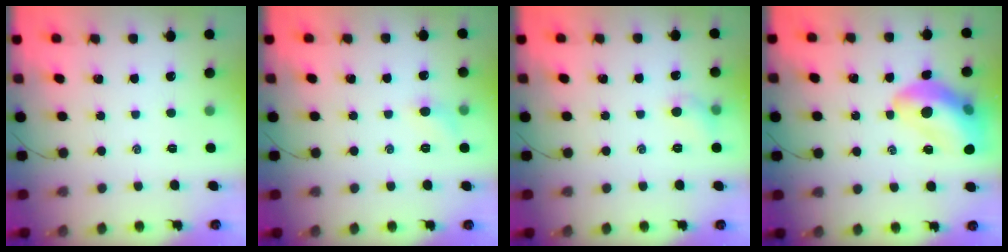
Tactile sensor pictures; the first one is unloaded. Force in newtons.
{"total": 5.6, "press": 5.3, "slide": 1.8}
{"total": 5.3, "press": 5.1, "slide": 1.4}
{"total": 15.1, "press": 14.7, "slide": 3.5}